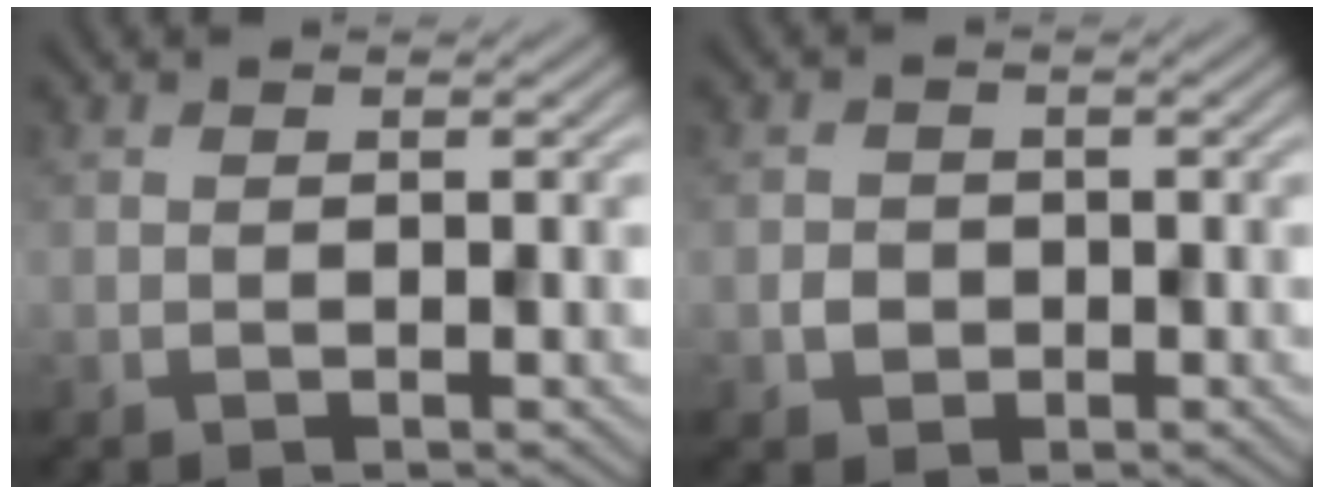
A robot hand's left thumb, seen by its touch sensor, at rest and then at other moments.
{"total": 1.8, "force": [-0.5, 1.6, 0.6], "torque": [-0.006, -0.003, -0.013]}